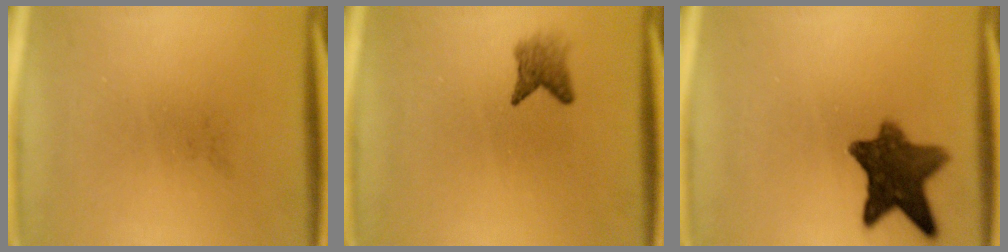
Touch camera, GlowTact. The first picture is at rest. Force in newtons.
{"total": 2.4}
{"total": 9.9}